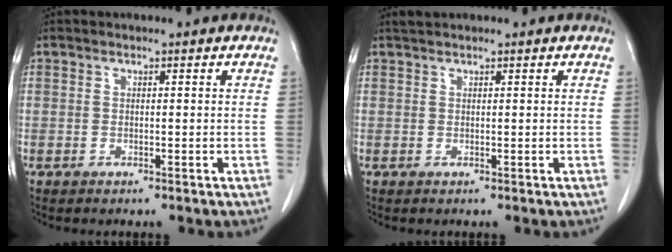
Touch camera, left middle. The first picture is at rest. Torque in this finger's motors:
{"motor_torque": [0.25, -0.21, -0.04, -0.01]}